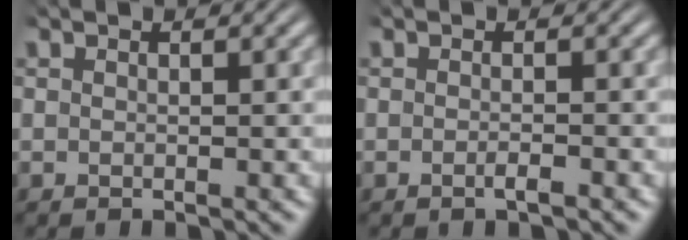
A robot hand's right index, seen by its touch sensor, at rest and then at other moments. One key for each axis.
{"total": 0.9, "fx": -0.7, "fy": 0.1, "fz": 0.5, "tx": -0.011, "ty": 0.005, "tz": -0.018}